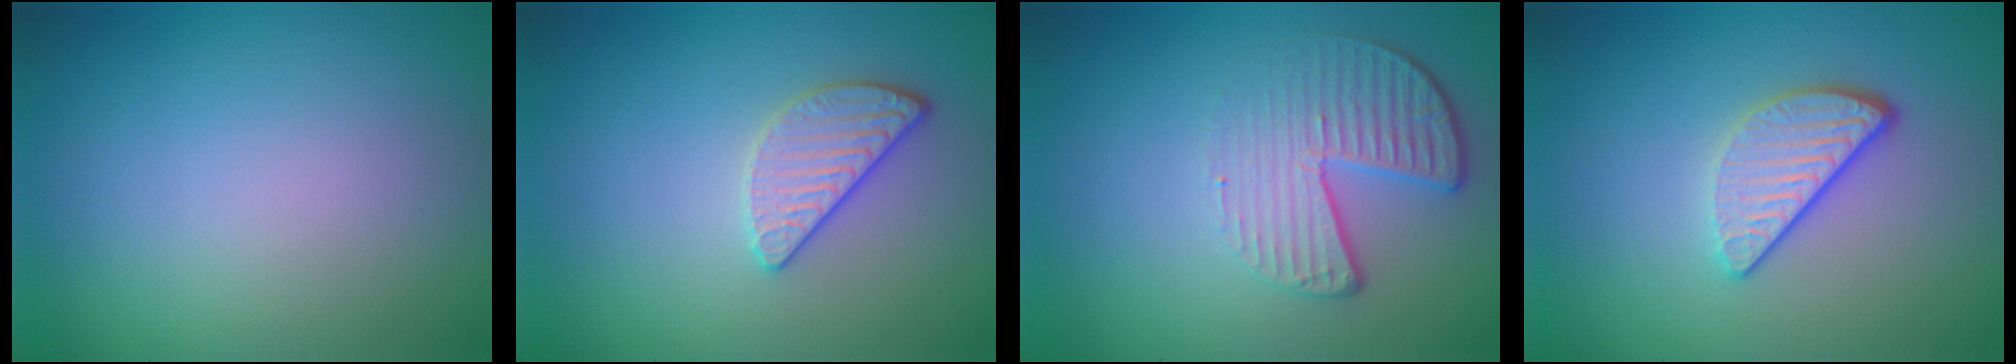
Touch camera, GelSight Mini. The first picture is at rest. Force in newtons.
{"total": 2.5, "press": 2.3, "slide": 0.8}
{"total": 4.5, "press": 3.0, "slide": 3.3}
{"total": 3.3, "press": 2.7, "slide": 1.9}